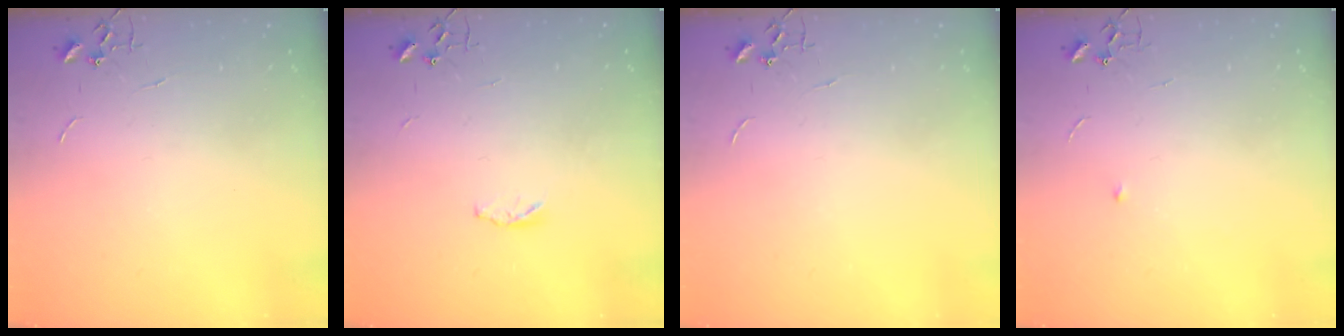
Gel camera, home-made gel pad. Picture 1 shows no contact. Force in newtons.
{"total": 4.0, "press": 4.0, "slide": 0.6}
{"total": 0.0}
{"total": 3.2, "press": 3.1, "slide": 0.5}